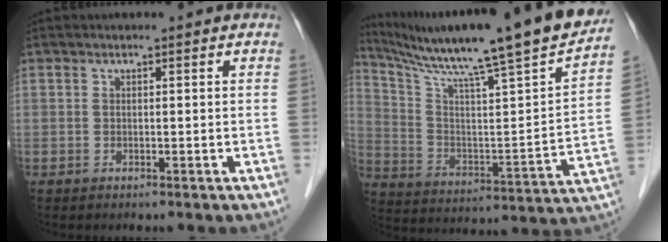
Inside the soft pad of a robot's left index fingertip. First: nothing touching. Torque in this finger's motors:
{"motor_torque": [0.22, -0.35, 0.54, 0.10]}